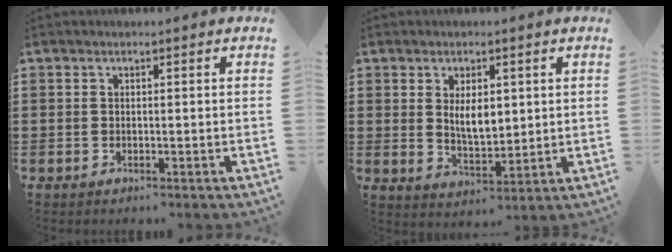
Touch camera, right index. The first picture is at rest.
{"total": 4.9, "force": [1.4, 2.4, 4.1], "torque": [-0.070, 0.001, 0.019]}